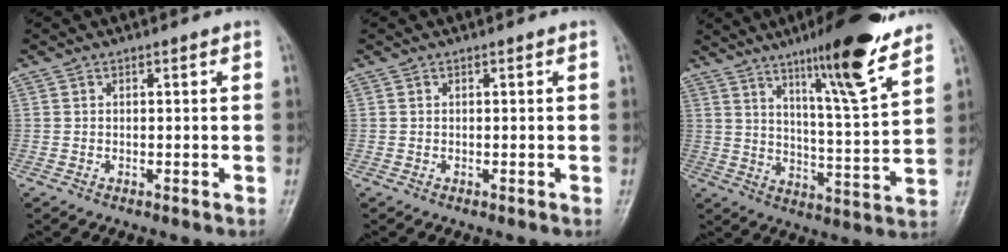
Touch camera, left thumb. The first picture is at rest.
{"total": 0.0}
{"total": 16.1, "force": [10.9, 1.6, 11.8], "torque": [-0.169, -0.064, 0.171]}